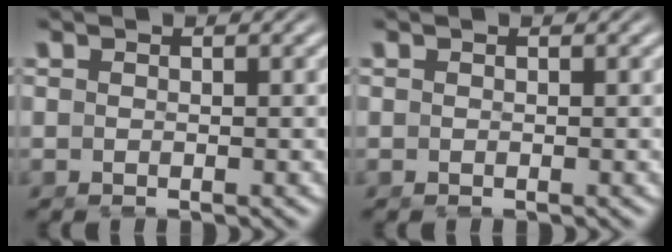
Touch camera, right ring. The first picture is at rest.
{"total": 0.0}